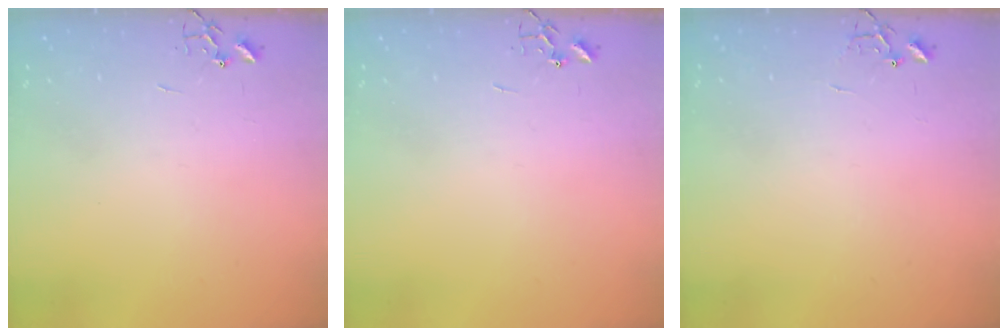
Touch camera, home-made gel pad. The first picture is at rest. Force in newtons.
{"total": 0.0}
{"total": 5.8, "press": 5.8, "slide": 0.5}